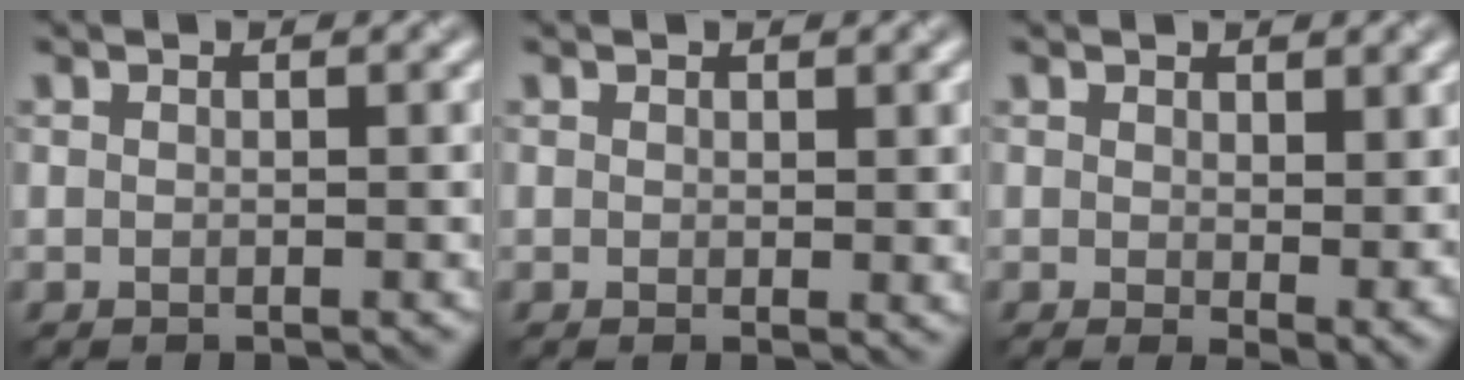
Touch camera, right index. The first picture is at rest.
{"total": 0.9, "force": [0.3, 0.2, 0.8], "torque": [-0.016, -0.005, 0.008]}
{"total": 3.4, "force": [0.4, 1.3, 3.1], "torque": [-0.054, -0.014, 0.014]}